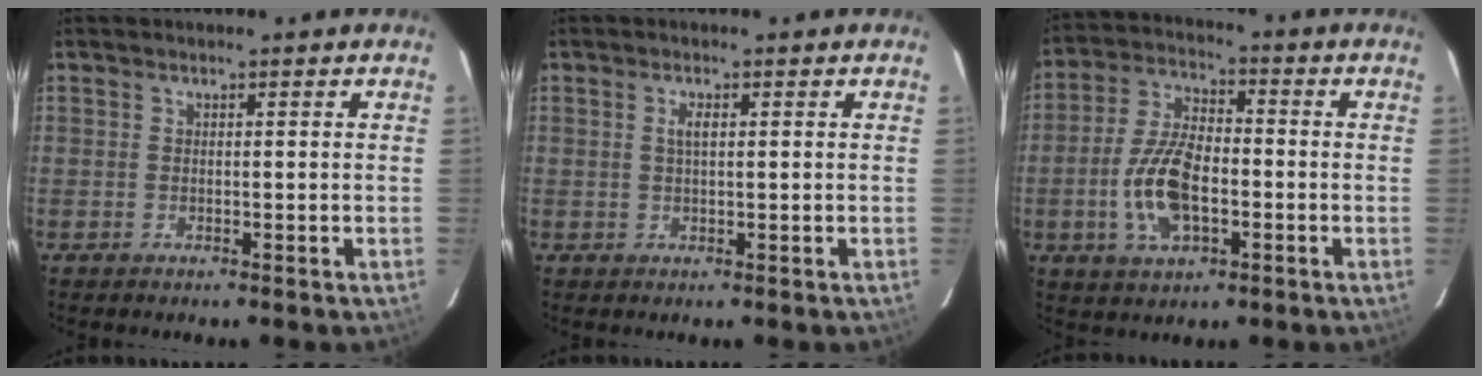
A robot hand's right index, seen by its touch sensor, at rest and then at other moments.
{"total": 1.6, "force": [0.4, 0.5, 1.4], "torque": [-0.027, 0.002, 0.005]}
{"total": 12.0, "force": [-3.1, 6.0, 9.9], "torque": [-0.207, 0.004, -0.056]}